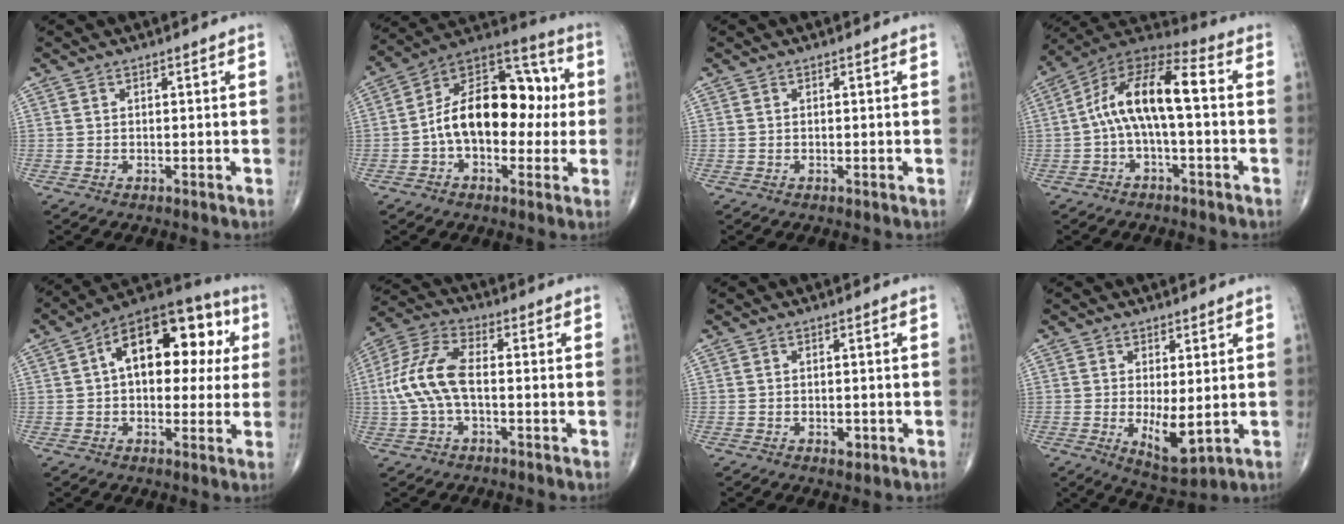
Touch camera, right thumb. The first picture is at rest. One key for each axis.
{"total": 19.2, "fx": -0.3, "fy": 11.8, "fz": 15.2, "tx": -0.208, "ty": 0.050, "tz": -0.015}
{"total": 0.0}
{"total": 13.4, "fx": -0.4, "fy": 5.1, "fz": 12.4, "tx": -0.228, "ty": 0.057, "tz": -0.016}
{"total": 19.0, "fx": 3.9, "fy": 10.8, "fz": 15.2, "tx": -0.183, "ty": 0.036, "tz": 0.044}
{"total": 11.0, "fx": -0.9, "fy": 5.5, "fz": 9.6, "tx": -0.219, "ty": 0.033, "tz": -0.021}
{"total": 1.7, "fx": -0.7, "fy": 1.0, "fz": 1.2, "tx": -0.015, "ty": 0.000, "tz": -0.008}
{"total": 6.8, "fx": -0.5, "fy": 2.5, "fz": 6.3, "tx": -0.097, "ty": -0.022, "tz": 0.003}